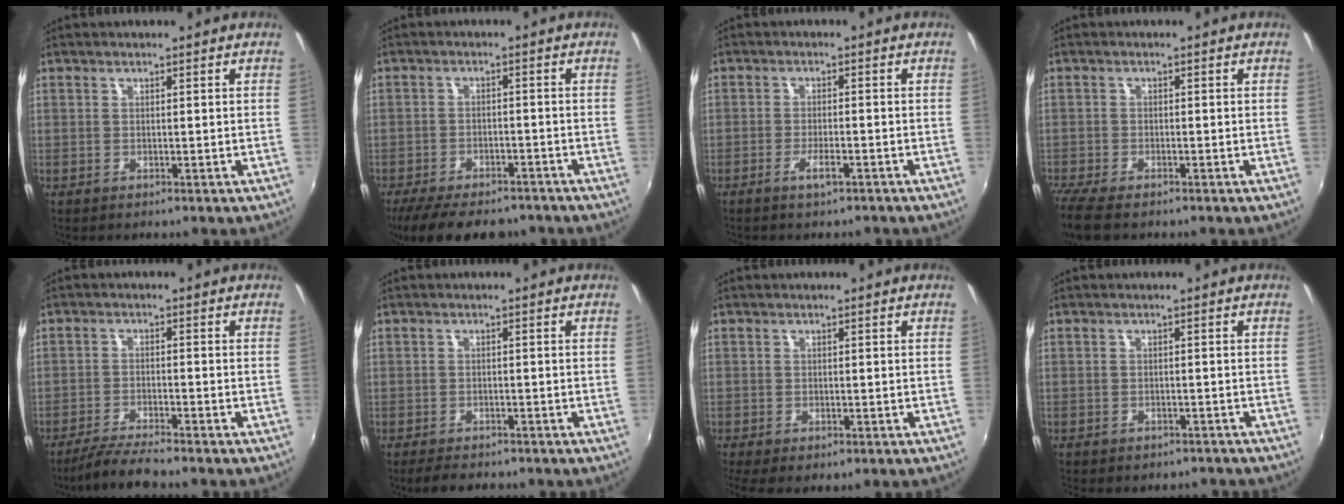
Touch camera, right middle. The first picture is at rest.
{"total": 14.3, "force": [-11.3, 5.4, 6.9], "torque": [-0.150, -0.025, -0.170]}
{"total": 3.3, "force": [-2.3, 0.5, 2.3], "torque": [-0.054, -0.002, -0.041]}
{"total": 6.7, "force": [-5.3, 1.6, 3.8], "torque": [-0.097, -0.033, -0.101]}
{"total": 6.2, "force": [-5.6, -0.1, 2.8], "torque": [-0.074, -0.014, -0.101]}
{"total": 4.6, "force": [-3.9, 1.7, 1.8], "torque": [-0.046, -0.007, -0.062]}
{"total": 4.6, "force": [-2.8, 1.7, 3.2], "torque": [-0.068, -0.021, -0.042]}
{"total": 5.2, "force": [-4.5, 2.0, 1.7], "torque": [-0.036, -0.013, -0.053]}